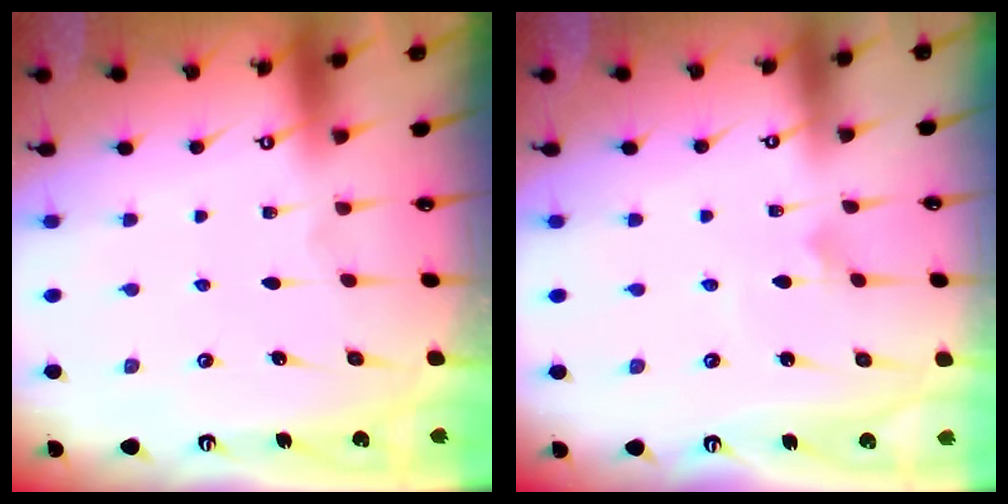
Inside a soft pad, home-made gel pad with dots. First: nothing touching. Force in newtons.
{"total": 1.5, "press": 1.5, "slide": 0.1}